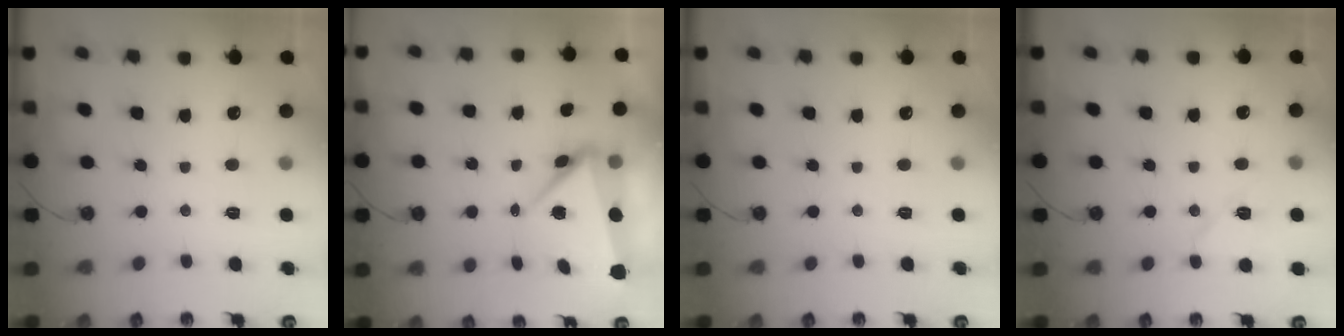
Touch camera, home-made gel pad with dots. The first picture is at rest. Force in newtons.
{"total": 9.1, "press": 7.1, "slide": 5.7}
{"total": 0.0}
{"total": 7.9, "press": 7.8, "slide": 1.1}